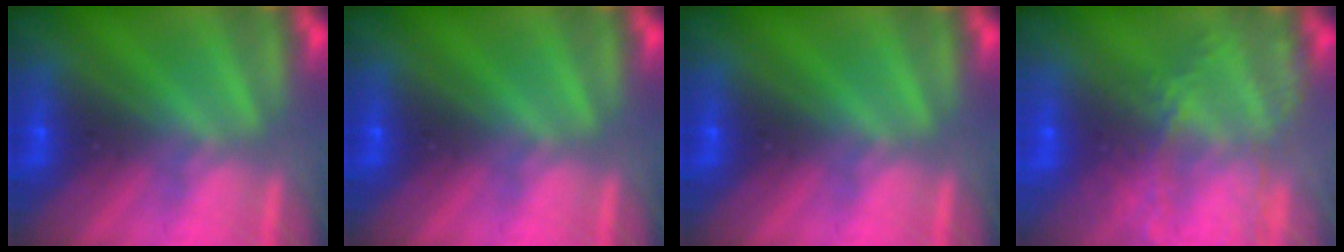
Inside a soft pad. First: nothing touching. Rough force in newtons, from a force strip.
{"total": 0.0}
{"total": 0.0}
{"total": 5.9}